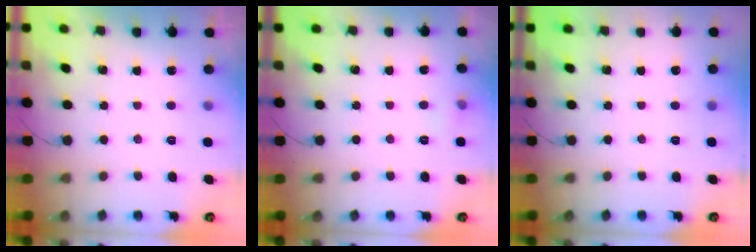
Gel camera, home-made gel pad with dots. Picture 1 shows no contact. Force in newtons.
{"total": 3.7, "press": 3.5, "slide": 1.1}
{"total": 0.0}